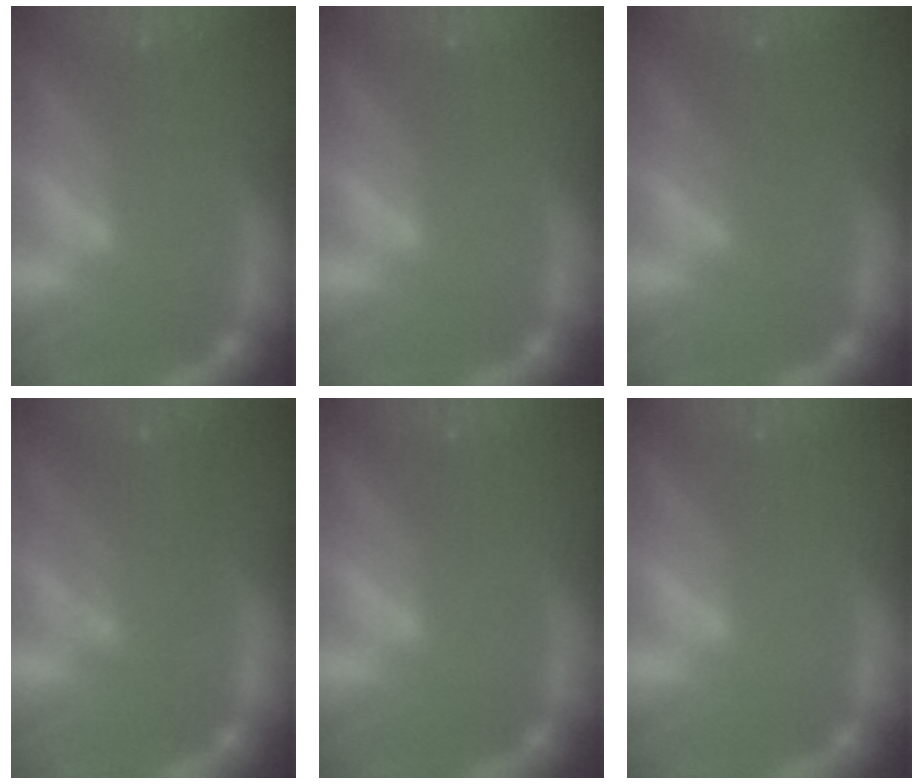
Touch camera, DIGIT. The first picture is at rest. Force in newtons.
{"total": 1.0}
{"total": 1.9}
{"total": 4.6}
{"total": 1.0}
{"total": 1.0}